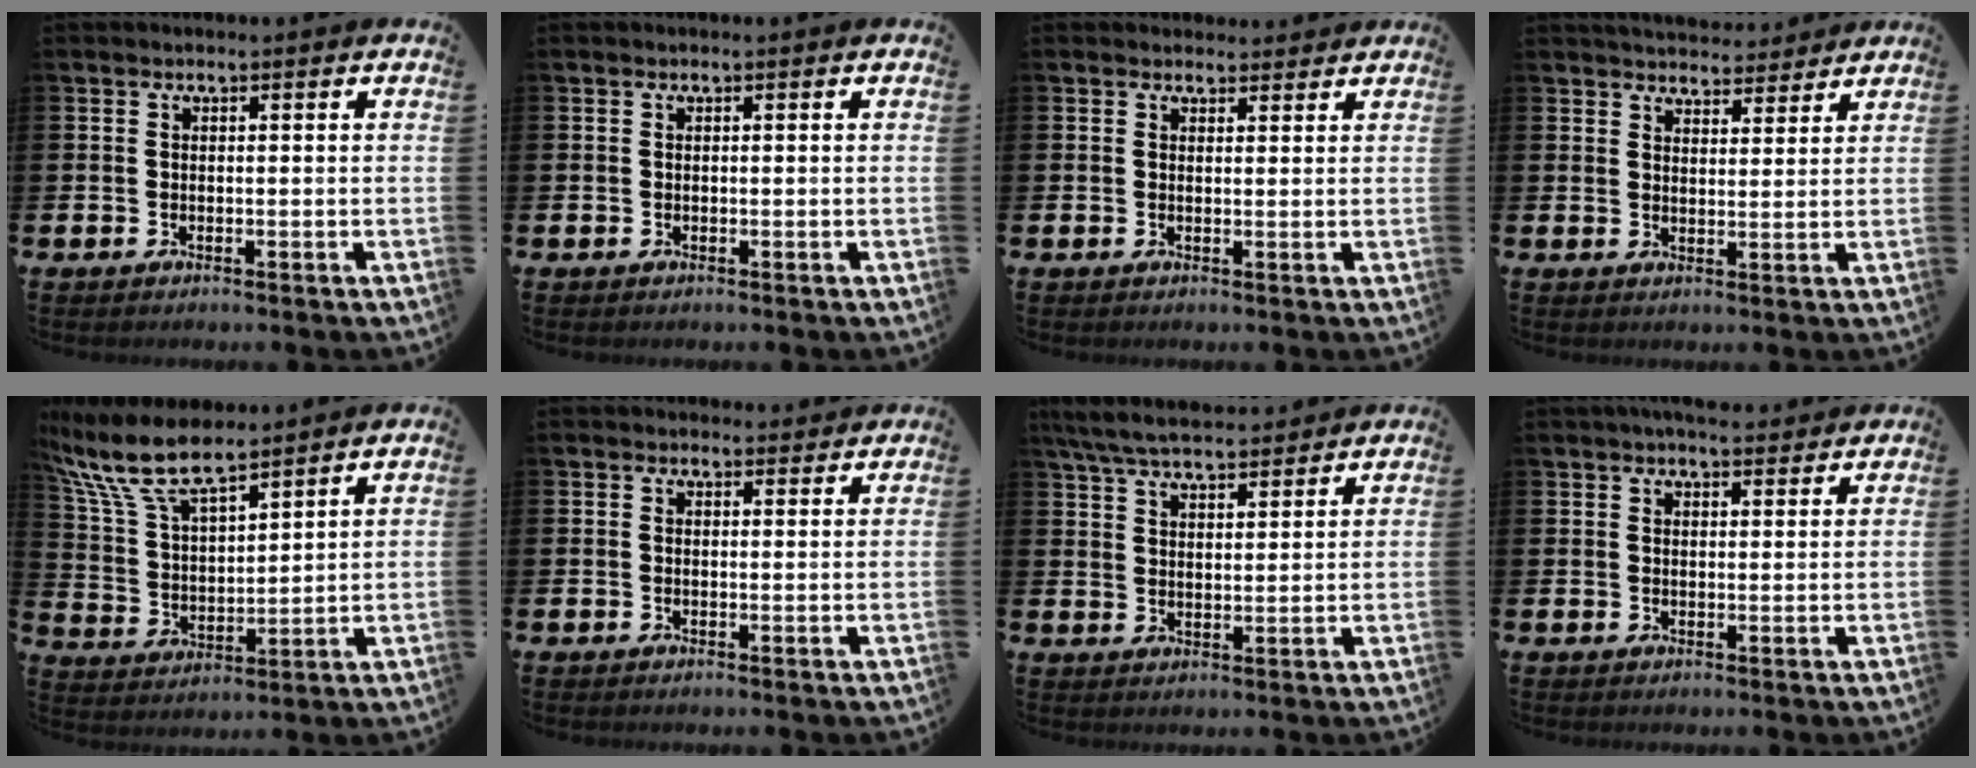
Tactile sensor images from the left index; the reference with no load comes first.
{"total": 0.0}
{"total": 1.7, "force": [1.6, 0.6, -0.1], "torque": [0.010, -0.006, 0.027]}
{"total": 4.3, "force": [4.2, 0.9, -0.3], "torque": [0.008, -0.028, 0.074]}
{"total": 9.5, "force": [8.3, 2.3, 4.1], "torque": [-0.113, -0.032, 0.150]}
{"total": 1.4, "force": [1.3, 0.4, 0.1], "torque": [0.011, -0.004, 0.020]}
{"total": 6.4, "force": [6.0, 0.9, 1.8], "torque": [-0.057, -0.025, 0.111]}
{"total": 3.7, "force": [3.5, 0.8, 0.7], "torque": [-0.005, -0.017, 0.062]}